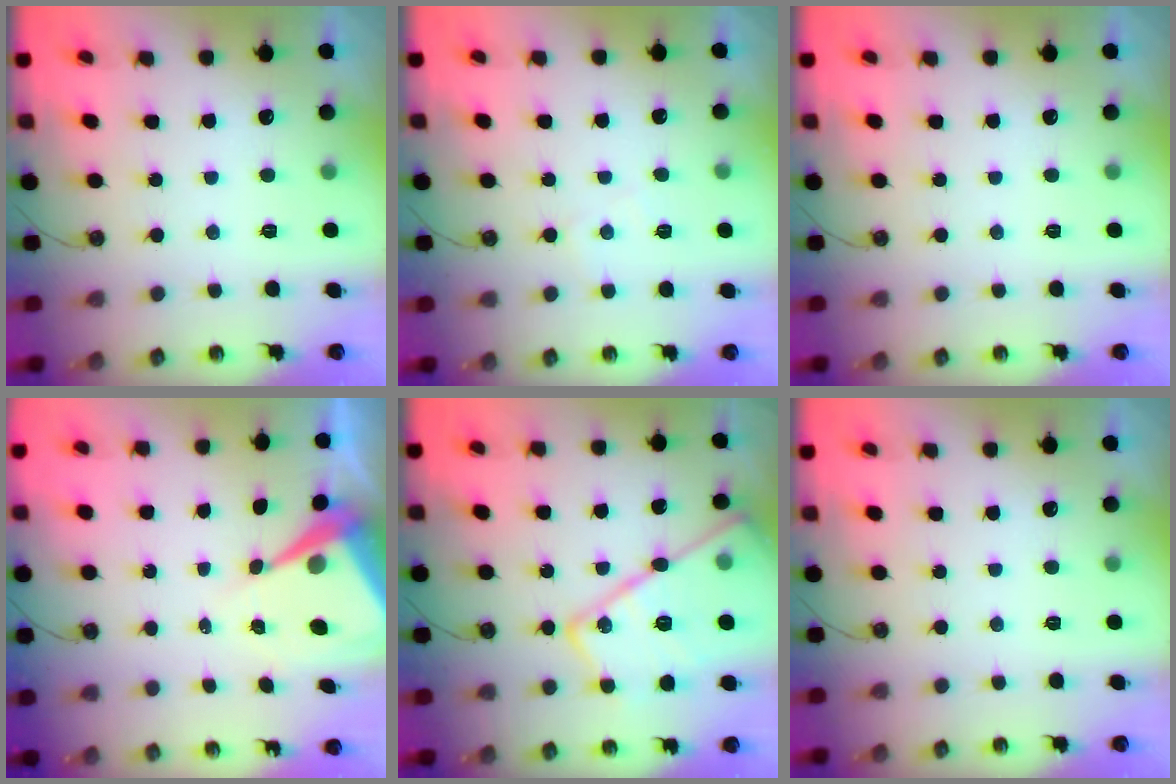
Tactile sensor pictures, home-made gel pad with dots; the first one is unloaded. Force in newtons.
{"total": 4.4, "press": 4.3, "slide": 0.8}
{"total": 0.0}
{"total": 10.0, "press": 10.0, "slide": 0.9}
{"total": 24.7, "press": 24.5, "slide": 2.7}
{"total": 0.0}